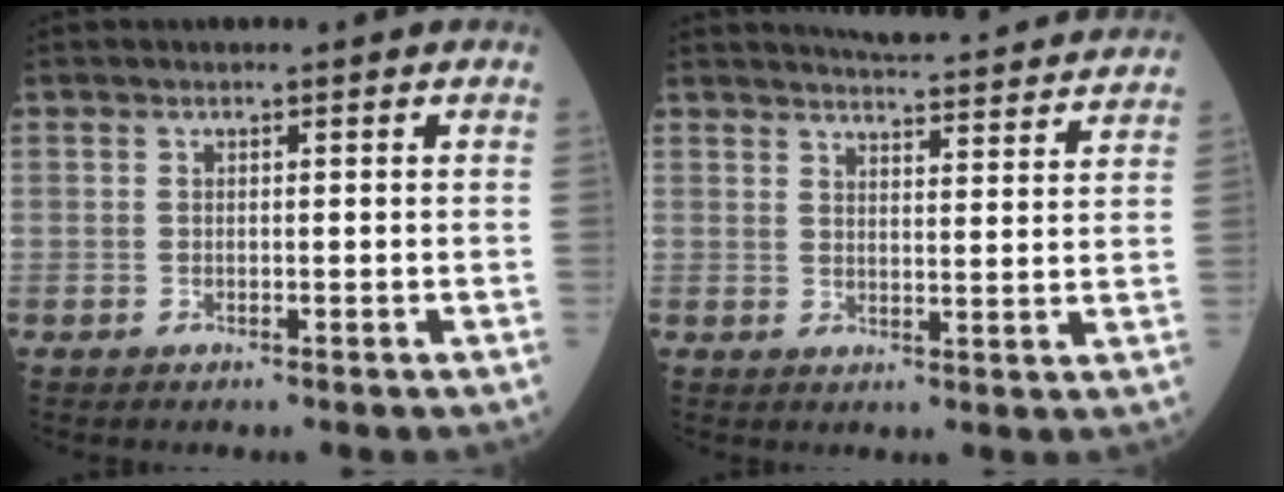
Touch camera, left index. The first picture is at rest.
{"total": 15.2, "force": [14.7, 0.7, 4.0], "torque": [-0.050, -0.018, 0.172]}